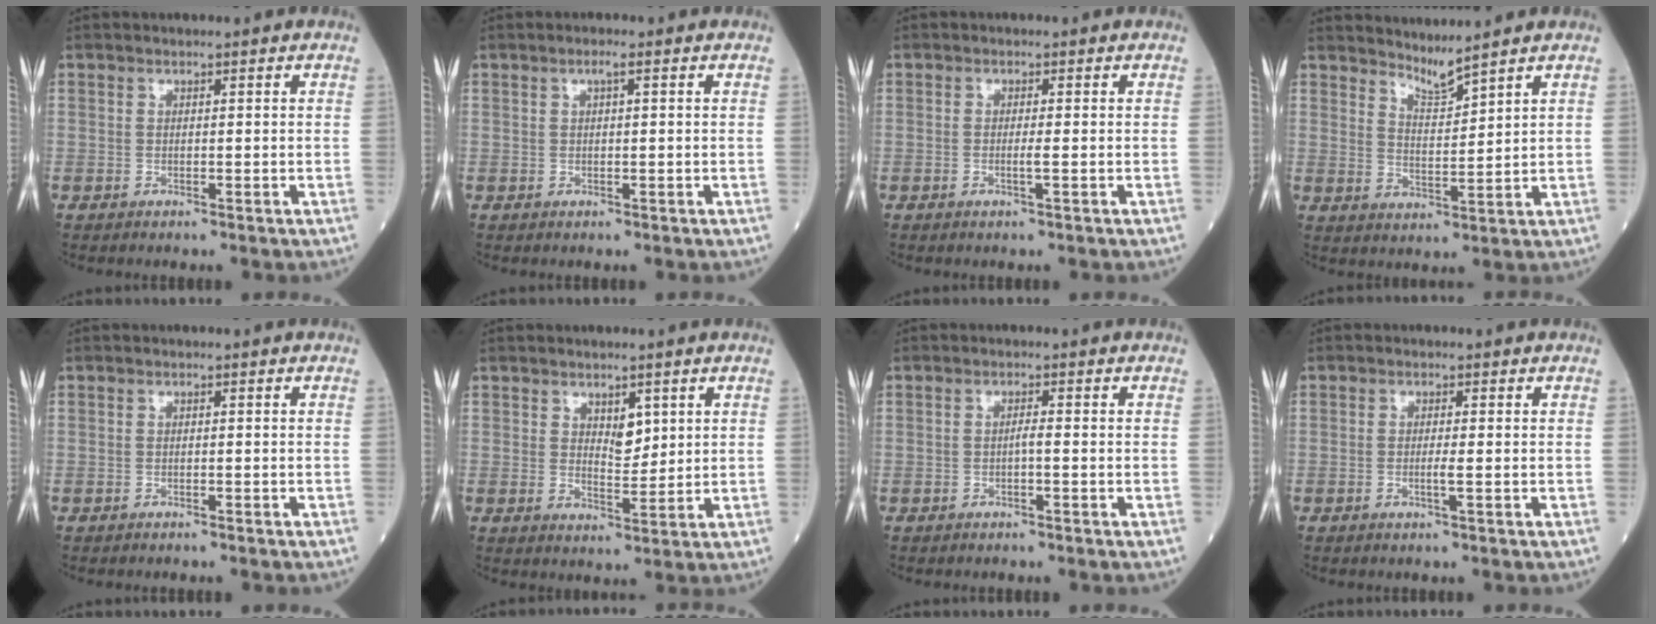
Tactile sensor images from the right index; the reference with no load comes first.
{"total": 1.6, "force": [0.6, 0.5, 1.4], "torque": [-0.035, 0.006, 0.013]}
{"total": 1.4, "force": [-0.4, 0.2, 1.4], "torque": [-0.031, -0.002, -0.007]}
{"total": 3.9, "force": [3.8, -0.6, 0.8], "torque": [-0.021, -0.015, 0.081]}
{"total": 2.6, "force": [-2.0, 1.1, 1.3], "torque": [-0.031, -0.007, -0.021]}
{"total": 4.1, "force": [1.7, 2.2, 3.0], "torque": [-0.060, 0.000, 0.037]}
{"total": 1.4, "force": [-0.4, 0.4, 1.3], "torque": [-0.030, 0.001, -0.007]}
{"total": 1.6, "force": [-0.5, 0.2, 1.5], "torque": [-0.035, -0.002, -0.009]}